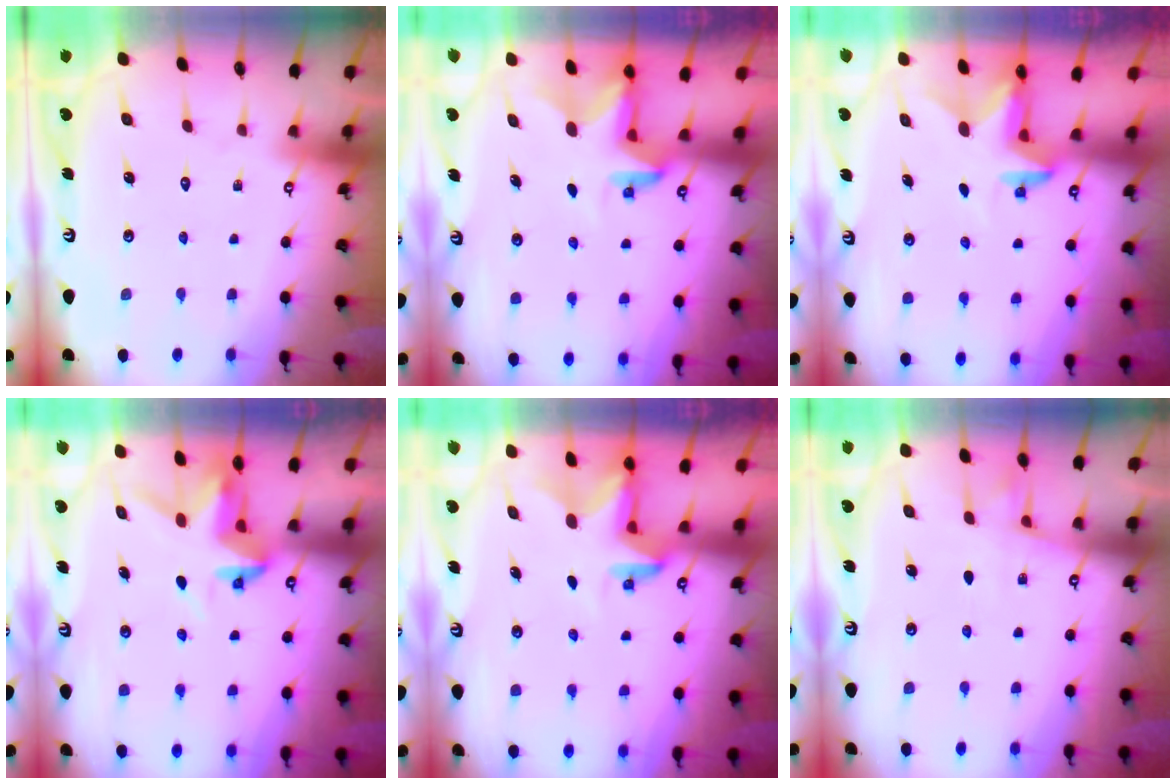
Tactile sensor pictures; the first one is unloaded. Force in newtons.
{"total": 2.8, "press": 2.8, "slide": 0.2}
{"total": 2.5, "press": 2.5, "slide": 0.4}
{"total": 4.3, "press": 4.3, "slide": 0.2}
{"total": 2.8, "press": 2.8, "slide": 0.2}
{"total": 5.5, "press": 5.5, "slide": 0.9}